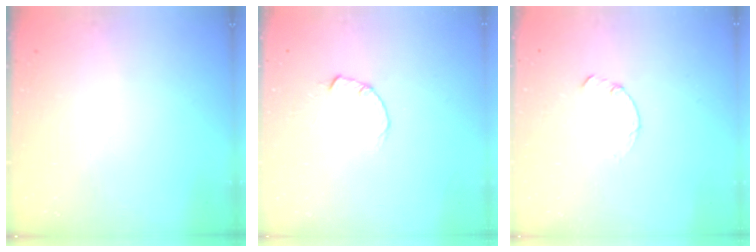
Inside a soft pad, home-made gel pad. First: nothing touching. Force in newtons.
{"total": 1.8, "press": 1.7, "slide": 0.3}
{"total": 0.0}